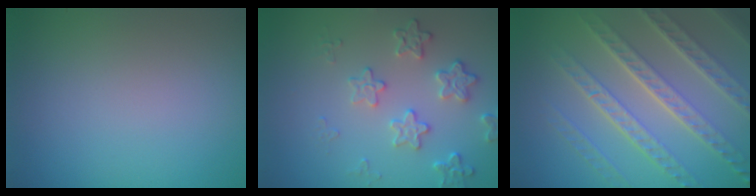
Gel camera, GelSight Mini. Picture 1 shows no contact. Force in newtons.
{"total": 2.9, "press": 2.3, "slide": 1.8}
{"total": 7.5, "press": 5.3, "slide": 5.3}